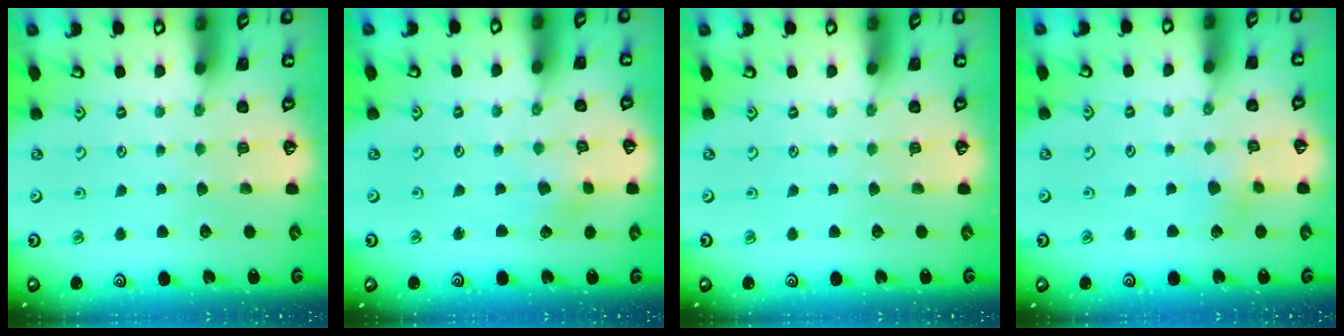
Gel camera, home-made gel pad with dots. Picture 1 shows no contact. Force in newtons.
{"total": 1.7, "press": 1.7, "slide": 0.2}
{"total": 0.0}
{"total": 2.9, "press": 2.9, "slide": 0.3}